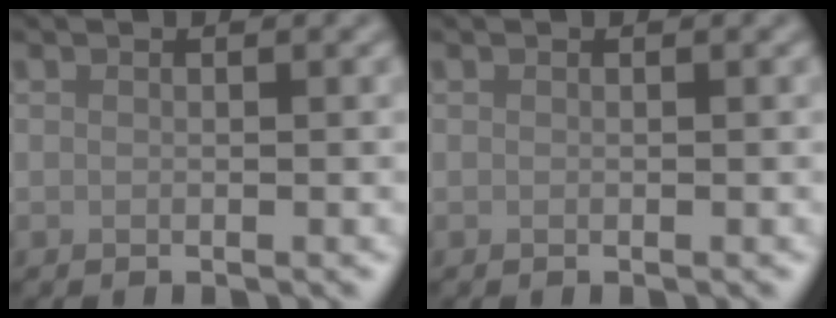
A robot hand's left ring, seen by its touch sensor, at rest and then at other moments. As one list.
[{"total": 0.0}]